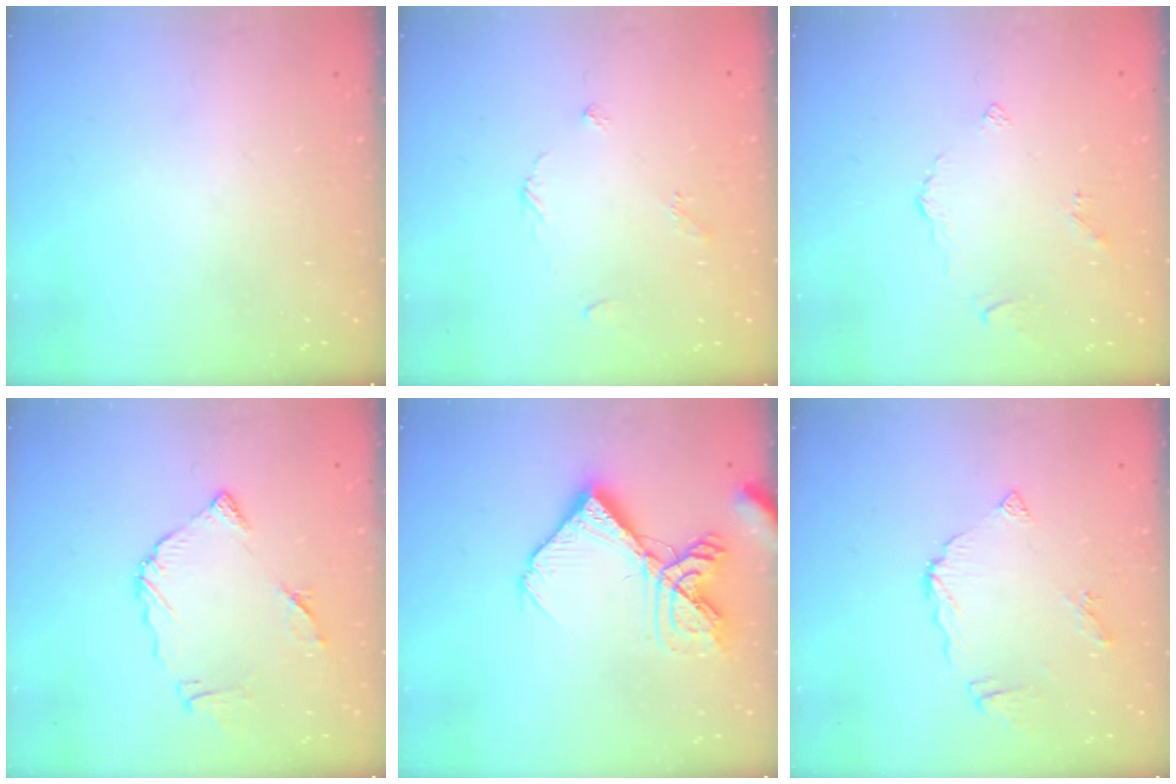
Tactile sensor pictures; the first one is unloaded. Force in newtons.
{"total": 2.9, "press": 2.9, "slide": 0.4}
{"total": 2.6, "press": 2.6, "slide": 0.5}
{"total": 11.9, "press": 11.8, "slide": 1.3}
{"total": 16.0, "press": 15.9, "slide": 2.2}
{"total": 7.6, "press": 7.6, "slide": 0.8}